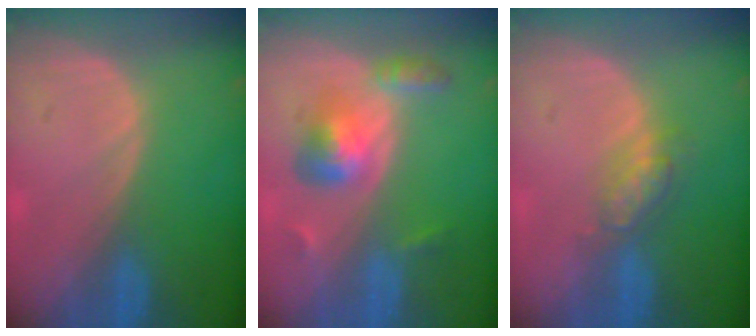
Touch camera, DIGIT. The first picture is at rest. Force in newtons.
{"total": 6.1, "press": 5.5, "slide": 2.7}
{"total": 4.6, "press": 4.1, "slide": 2.2}